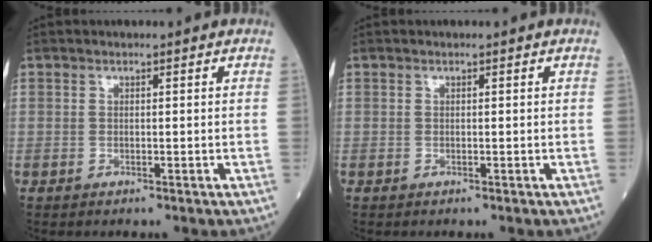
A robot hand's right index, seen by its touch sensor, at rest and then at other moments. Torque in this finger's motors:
{"motor_torque": [0.02, -0.02, -0.01, 0.00]}